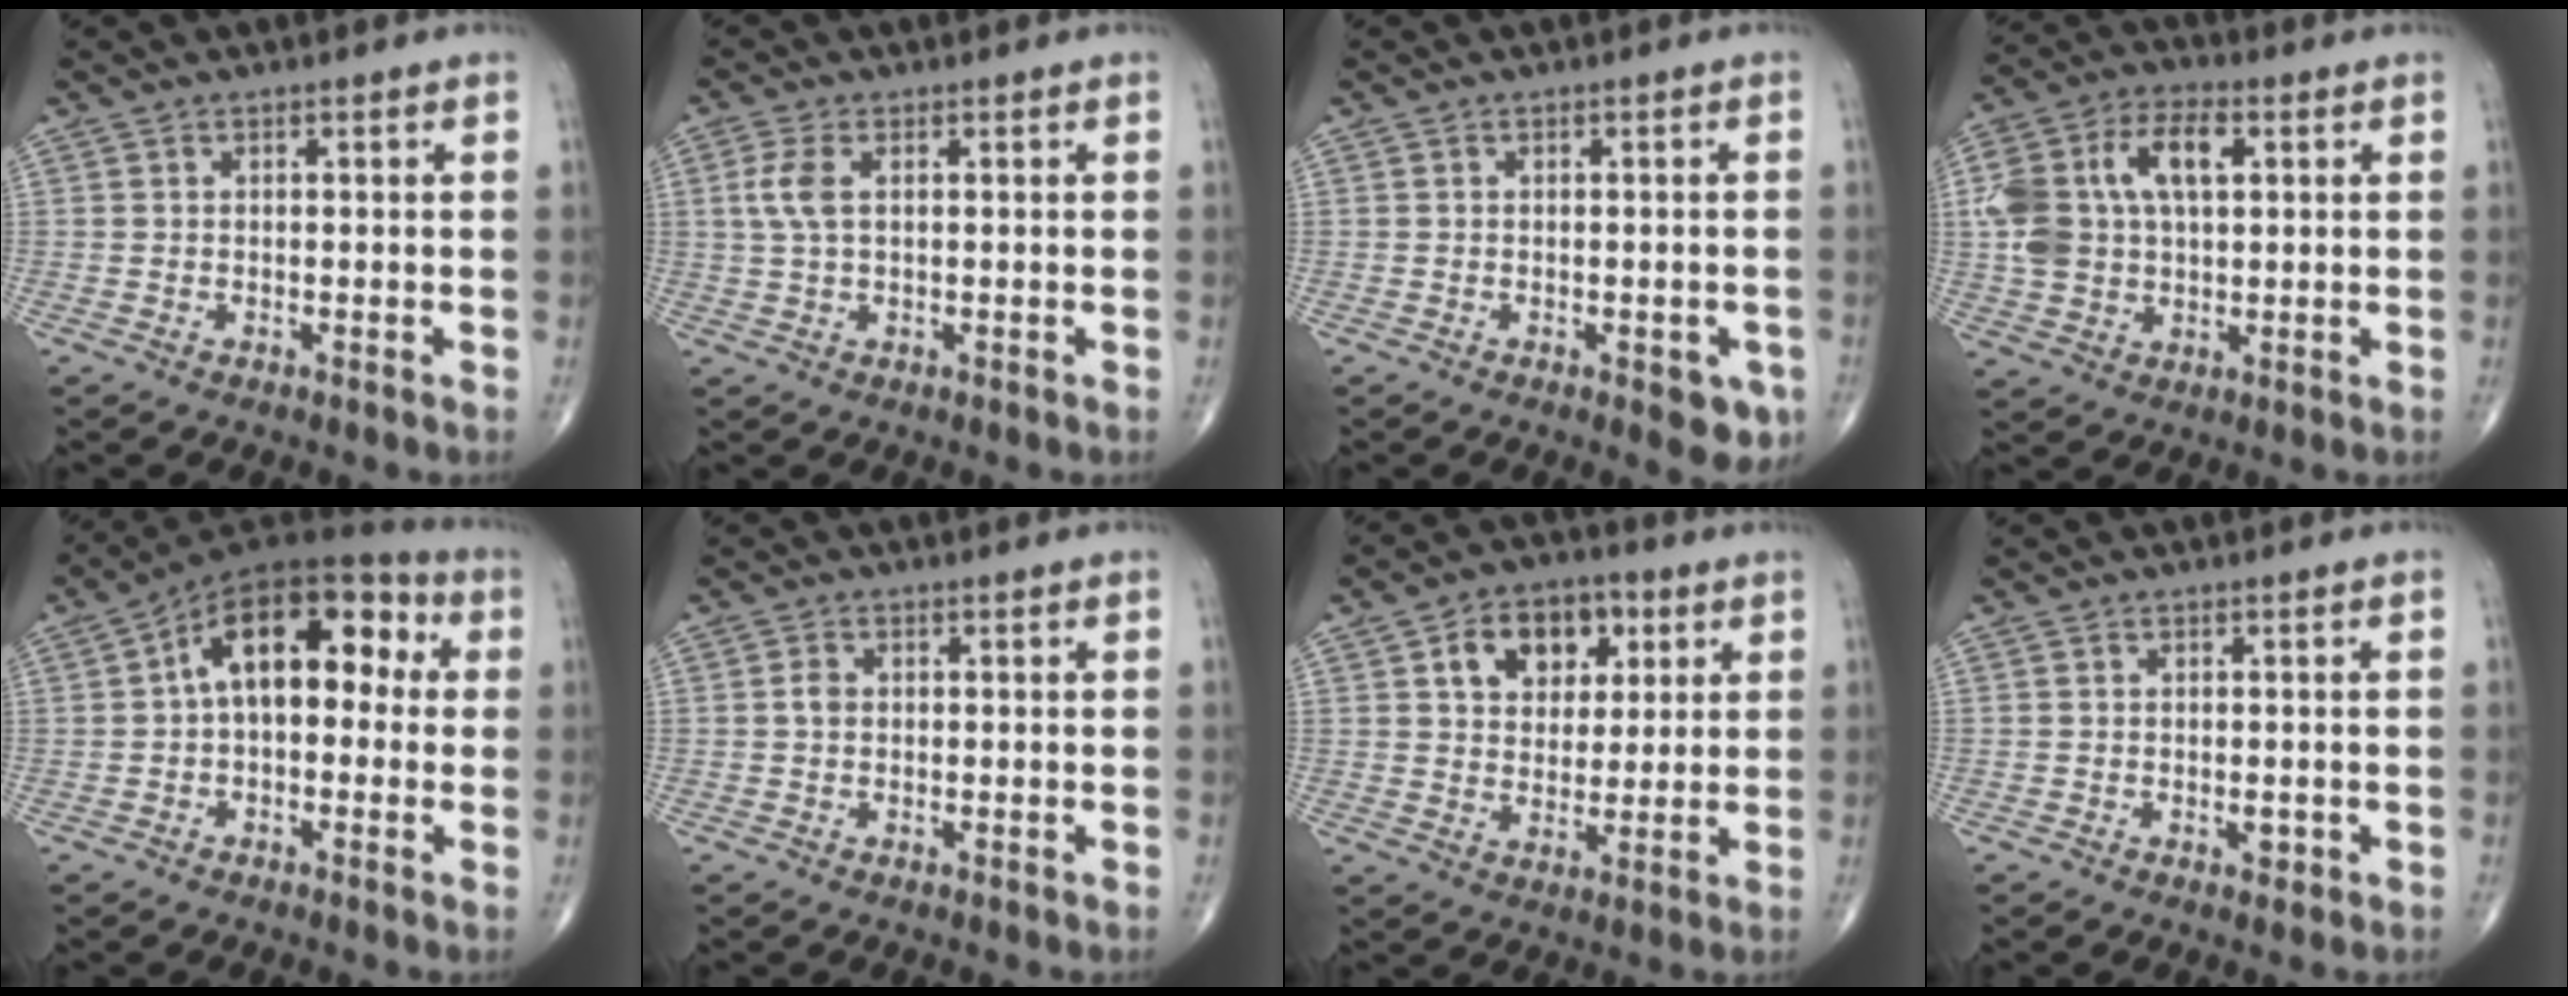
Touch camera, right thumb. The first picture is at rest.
{"total": 4.2, "force": [0.9, 2.0, 3.6], "torque": [-0.095, 0.009, 0.019]}
{"total": 4.4, "force": [-1.8, 1.9, 3.5], "torque": [-0.022, -0.002, -0.017]}
{"total": 15.2, "force": [3.1, 9.2, 11.7], "torque": [-0.222, 0.022, 0.055]}
{"total": 15.9, "force": [2.3, 9.0, 12.9], "torque": [-0.158, 0.051, 0.022]}
{"total": 1.5, "force": [0.0, 1.2, 1.0], "torque": [-0.014, 0.003, -0.003]}
{"total": 11.2, "force": [4.1, 7.9, 6.8], "torque": [-0.063, -0.004, 0.065]}
{"total": 1.4, "force": [-0.4, 0.8, 1.0], "torque": [-0.010, -0.001, -0.006]}